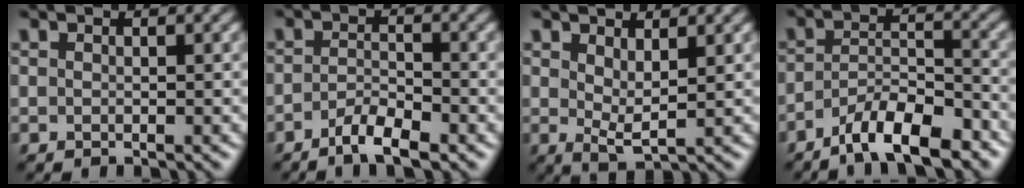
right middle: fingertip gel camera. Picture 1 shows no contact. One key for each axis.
{"total": 3.2, "fx": -2.1, "fy": 0.8, "fz": 2.2, "tx": -0.043, "ty": 0.002, "tz": -0.043}
{"total": 2.4, "fx": 1.2, "fy": 0.7, "fz": 1.9, "tx": -0.039, "ty": -0.010, "tz": 0.024}
{"total": 7.6, "fx": -5.7, "fy": 2.1, "fz": 4.7, "tx": -0.073, "ty": 0.004, "tz": -0.096}